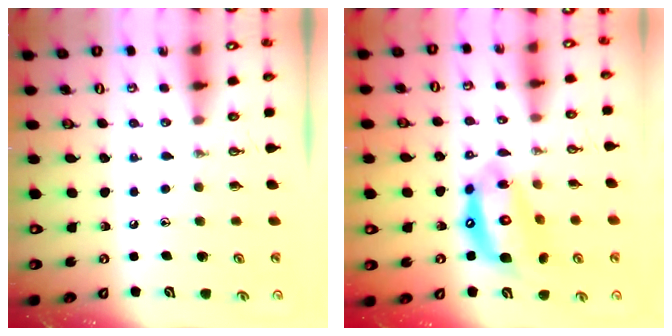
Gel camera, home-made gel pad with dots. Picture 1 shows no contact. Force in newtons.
{"total": 14.1, "press": 14.1, "slide": 1.4}